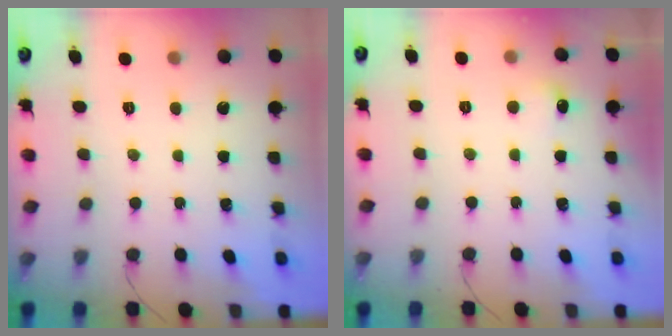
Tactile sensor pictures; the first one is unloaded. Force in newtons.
{"total": 3.8, "press": 3.6, "slide": 1.2}